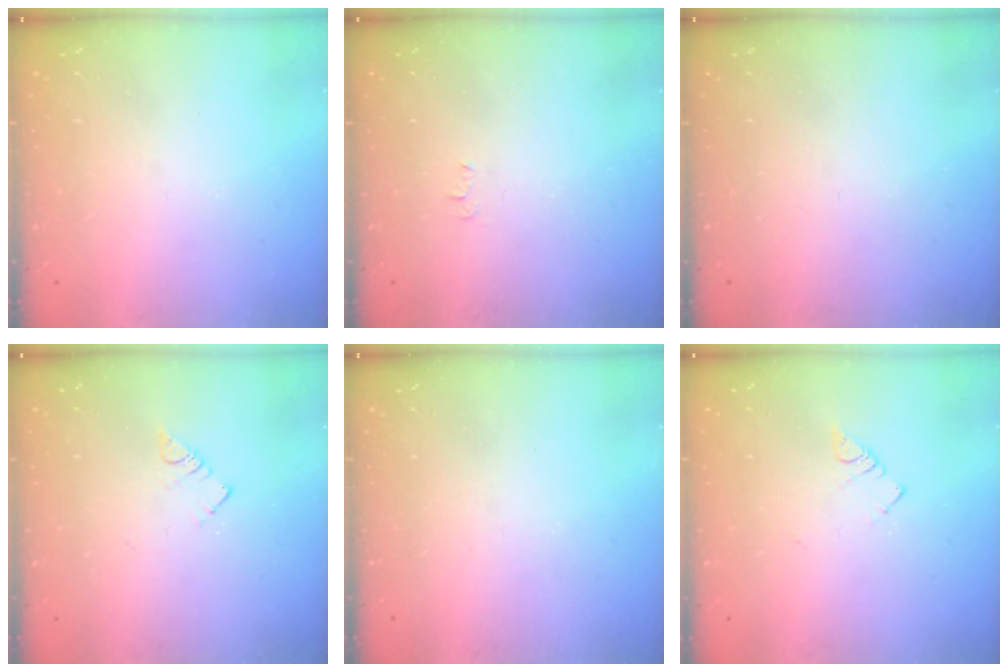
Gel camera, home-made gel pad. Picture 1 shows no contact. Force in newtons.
{"total": 3.0, "press": 3.0, "slide": 0.5}
{"total": 0.0}
{"total": 3.6, "press": 3.6, "slide": 0.2}
{"total": 0.0}
{"total": 2.7, "press": 2.7, "slide": 0.4}